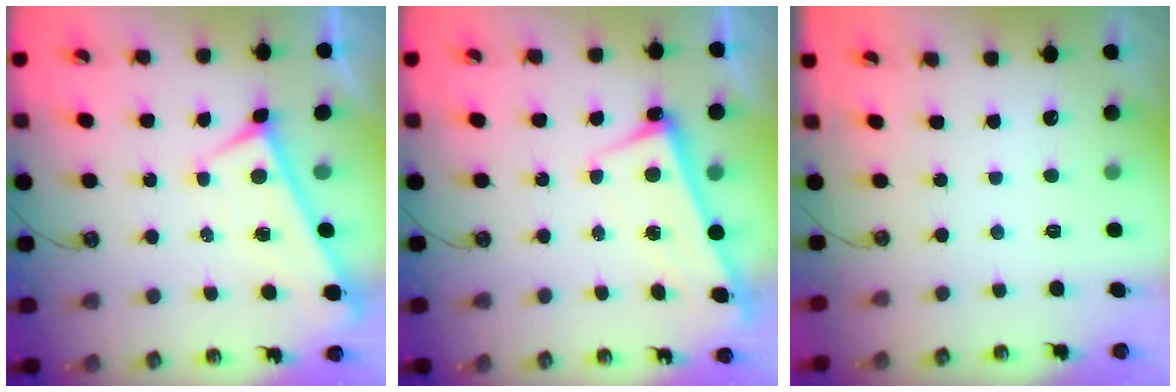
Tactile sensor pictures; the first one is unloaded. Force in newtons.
{"total": 2.8, "press": 2.7, "slide": 0.4}
{"total": 0.0}